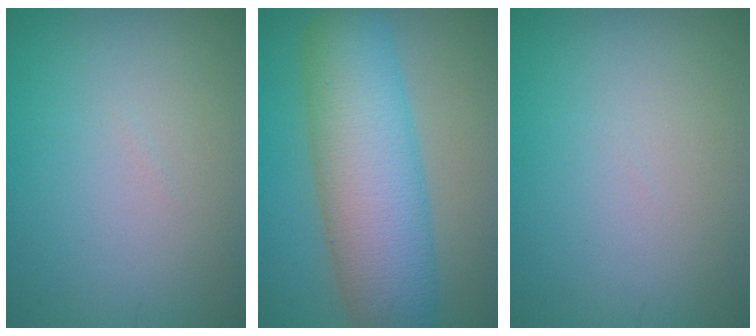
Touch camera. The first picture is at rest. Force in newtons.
{"total": 10.5, "press": 10.5, "slide": 0.3}
{"total": 0.0}